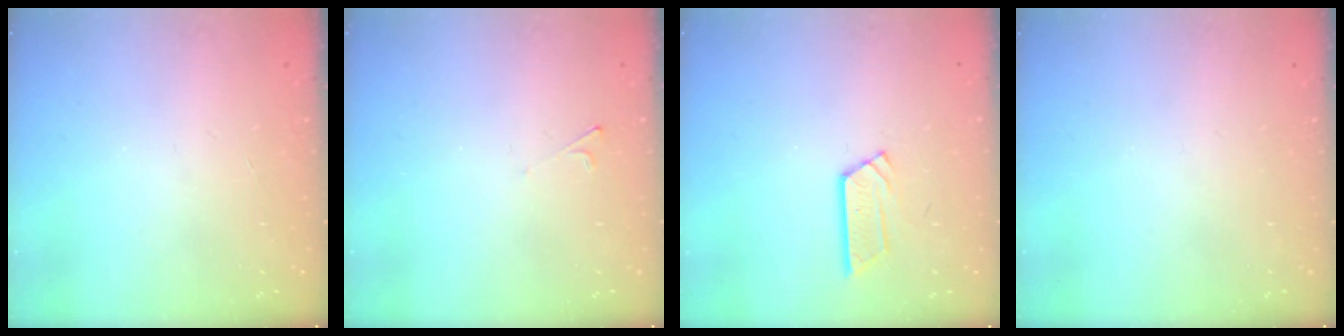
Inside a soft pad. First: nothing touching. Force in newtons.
{"total": 2.0, "press": 1.9, "slide": 0.4}
{"total": 5.1, "press": 5.1, "slide": 0.4}
{"total": 0.0}